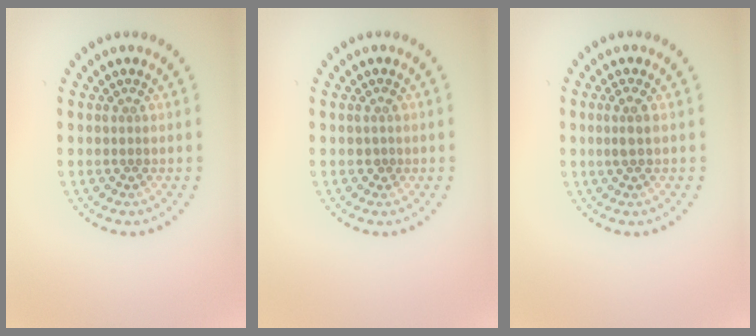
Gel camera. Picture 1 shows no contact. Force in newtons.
{"total": 0.6, "press": 0.6, "slide": 0.3}
{"total": 1.5, "press": 1.4, "slide": 0.6}